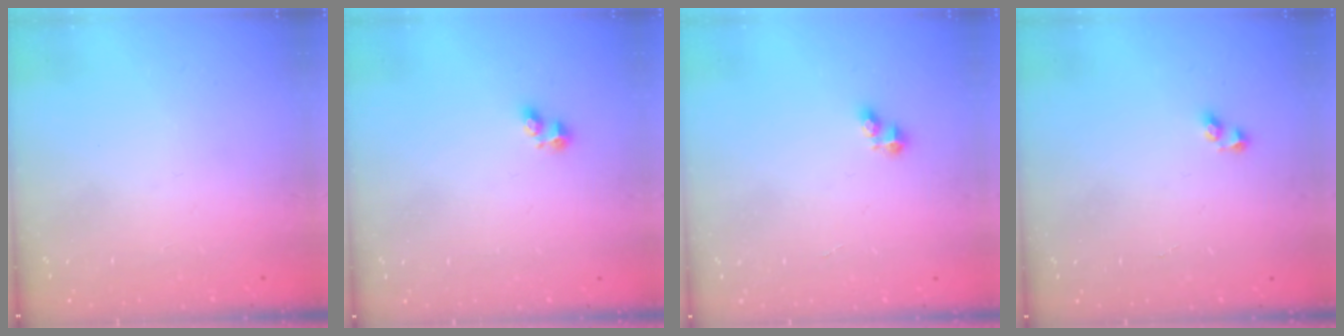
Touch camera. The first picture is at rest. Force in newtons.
{"total": 2.2, "press": 2.2, "slide": 0.5}
{"total": 2.4, "press": 2.4, "slide": 0.3}
{"total": 2.7, "press": 2.6, "slide": 0.6}